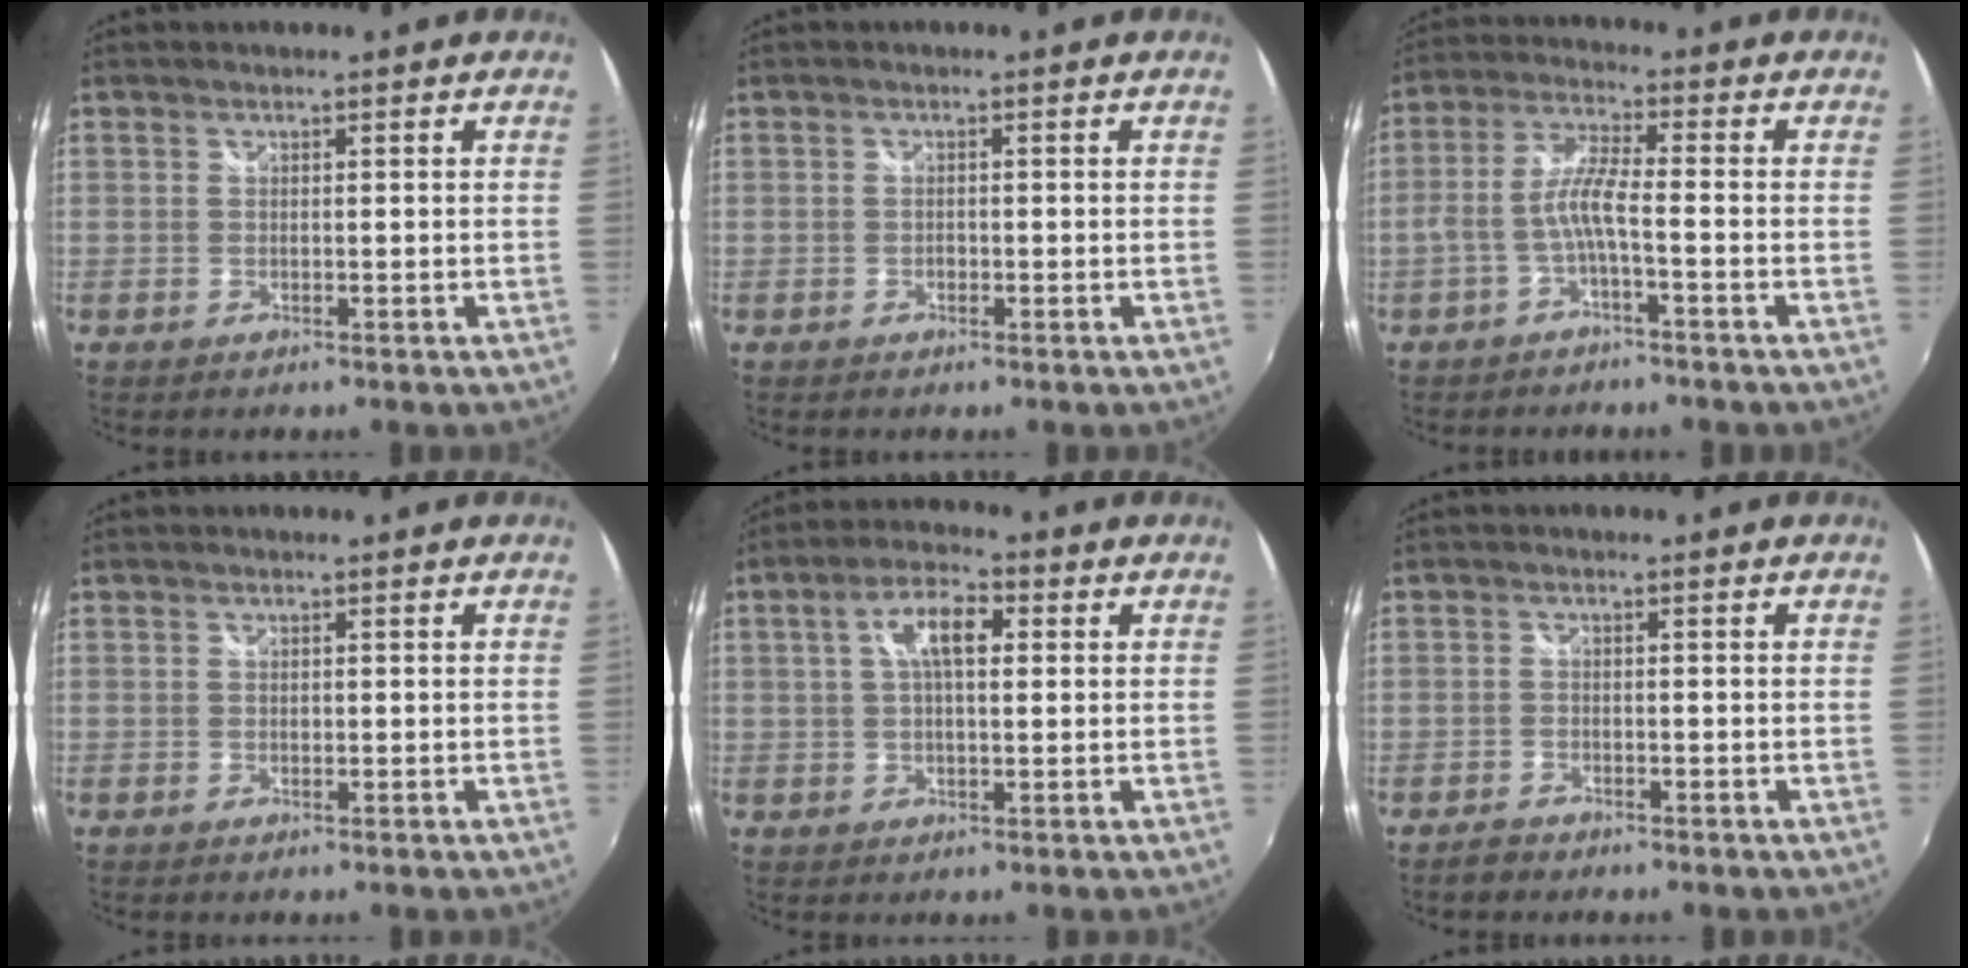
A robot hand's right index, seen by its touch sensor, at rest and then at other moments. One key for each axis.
{"total": 0.7, "fx": -0.4, "fy": 0.6, "fz": 0.2, "tx": -0.004, "ty": -0.002, "tz": -0.007}
{"total": 5.5, "fx": -2.4, "fy": 0.3, "fz": 4.9, "tx": -0.116, "ty": 0.010, "tz": -0.043}
{"total": 0.0}
{"total": 7.0, "fx": 1.6, "fy": 2.9, "fz": 6.2, "tx": -0.113, "ty": 0.017, "tz": 0.025}
{"total": 2.1, "fx": -1.8, "fy": 0.9, "fz": 0.4, "tx": -0.016, "ty": -0.001, "tz": -0.036}